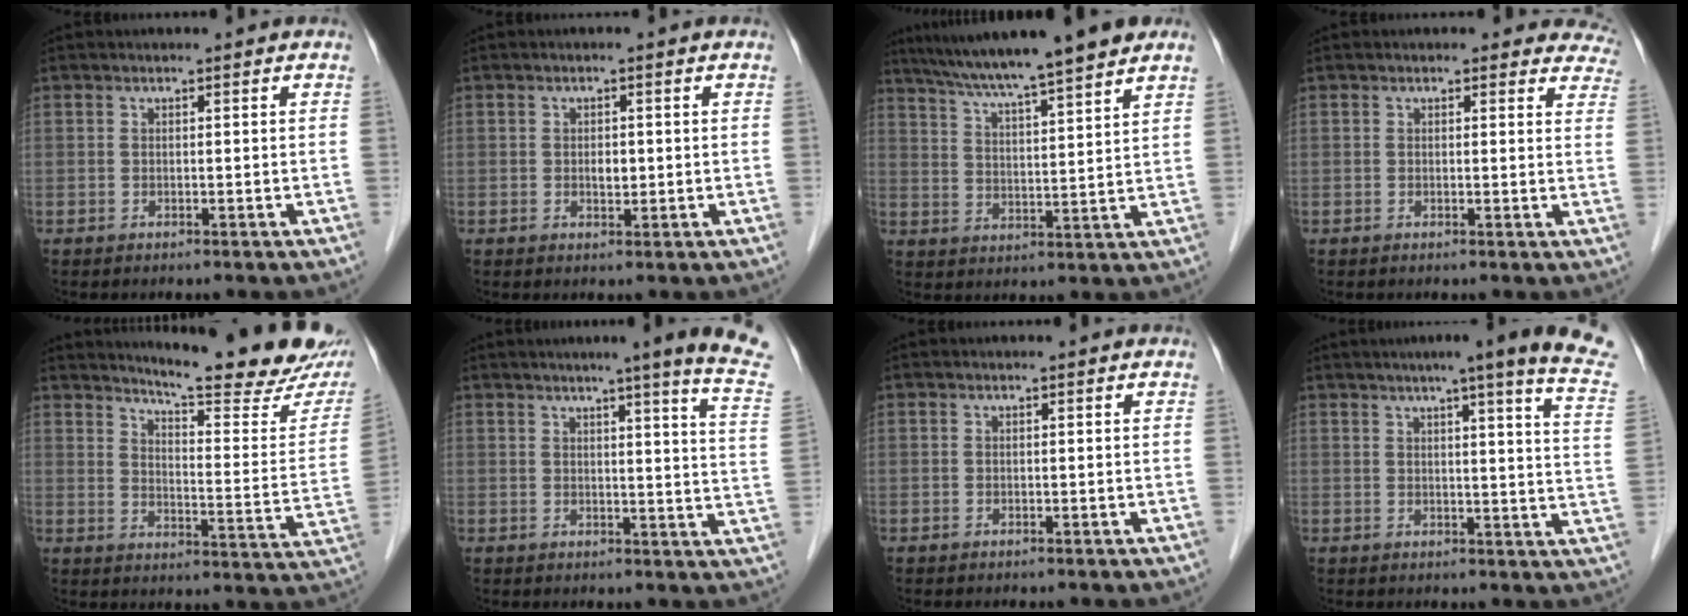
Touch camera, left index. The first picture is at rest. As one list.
[{"total": 1.7, "force": [-0.1, 1.0, 1.3], "torque": [-0.022, 0.000, 0.001]}, {"total": 15.5, "force": [12.8, -0.3, 8.7], "torque": [-0.144, 0.021, 0.192]}, {"total": 6.8, "force": [6.2, 2.7, 0.7], "torque": [0.038, -0.013, 0.029]}, {"total": 20.8, "force": [18.5, 1.3, 9.4], "torque": [-0.129, -0.081, 0.227]}, {"total": 13.9, "force": [11.2, -1.7, 8.1], "torque": [-0.102, -0.052, 0.109]}, {"total": 0.0}, {"total": 18.3, "force": [14.6, -0.6, 11.1], "torque": [-0.146, -0.031, 0.155]}]